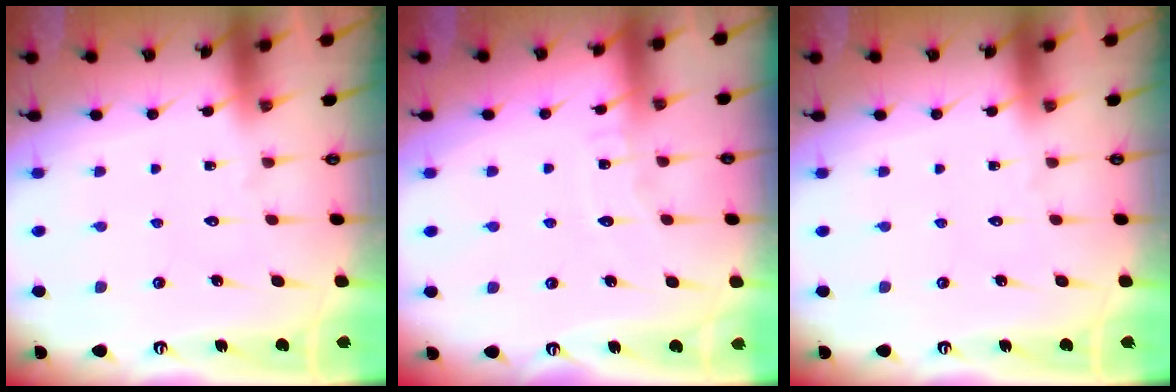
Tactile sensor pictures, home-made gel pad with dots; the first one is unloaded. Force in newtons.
{"total": 4.0, "press": 4.0, "slide": 0.5}
{"total": 0.0}